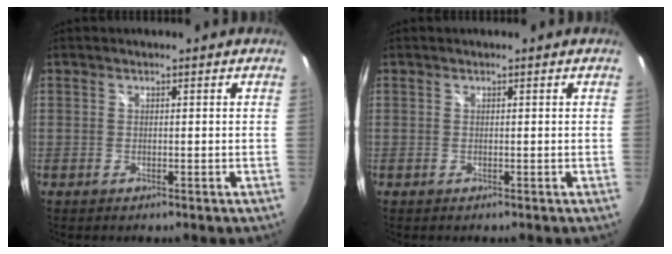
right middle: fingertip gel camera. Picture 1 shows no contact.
{"total": 0.0}